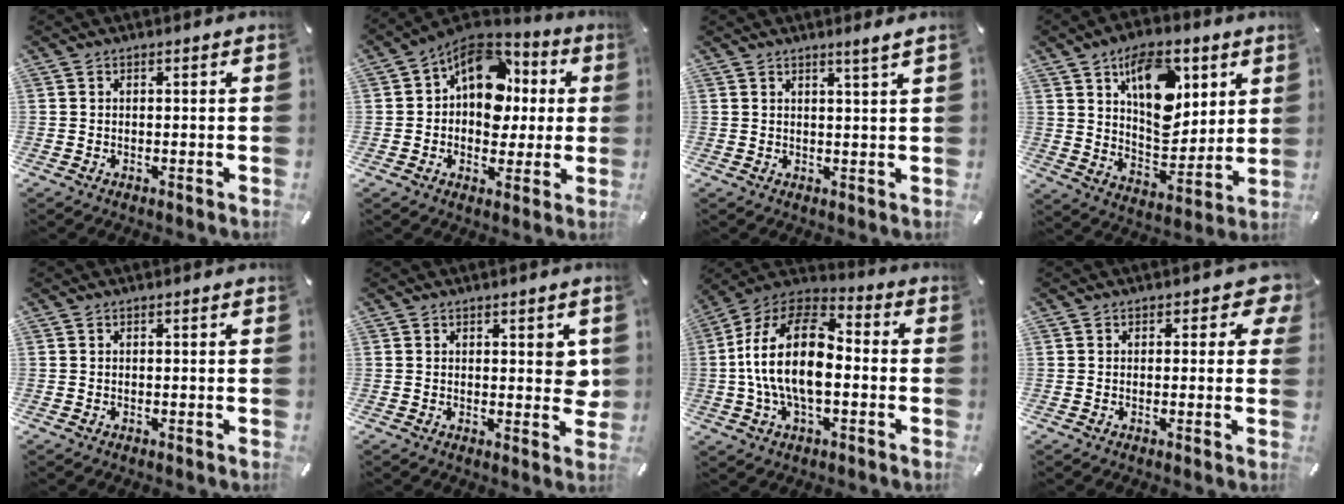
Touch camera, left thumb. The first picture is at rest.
{"total": 14.2, "force": [3.5, 10.9, 8.4], "torque": [-0.126, -0.012, 0.069]}
{"total": 2.5, "force": [1.9, -0.4, 1.5], "torque": [-0.031, -0.009, 0.033]}
{"total": 16.7, "force": [7.4, 10.4, 10.8], "torque": [-0.146, -0.024, 0.130]}
{"total": 0.0}
{"total": 4.0, "force": [1.3, 2.4, 2.9], "torque": [-0.018, -0.008, 0.015]}
{"total": 18.0, "force": [-1.6, 10.3, 14.6], "torque": [-0.294, 0.012, -0.031]}
{"total": 4.3, "force": [1.4, 2.7, 3.1], "torque": [-0.031, 0.000, 0.018]}